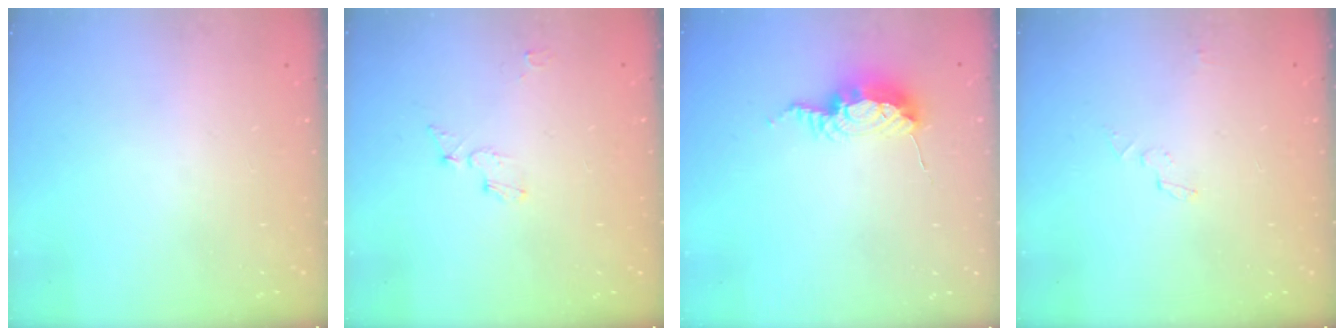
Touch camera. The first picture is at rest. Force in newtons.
{"total": 4.4, "press": 4.4, "slide": 0.4}
{"total": 9.2, "press": 9.2, "slide": 0.2}
{"total": 3.1, "press": 3.1, "slide": 0.2}